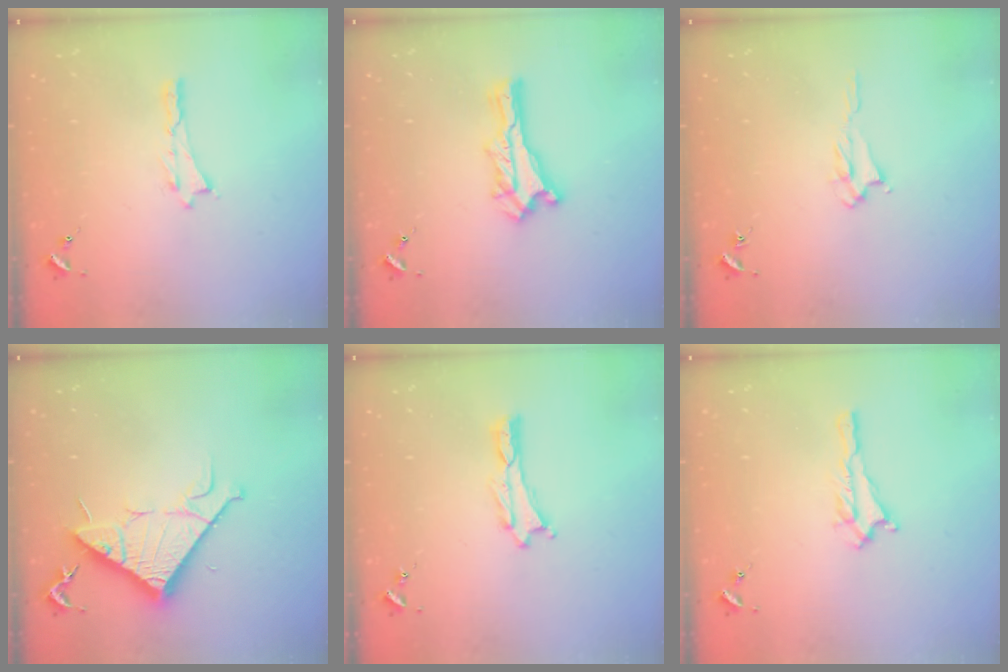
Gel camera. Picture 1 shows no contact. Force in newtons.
{"total": 0.6, "press": 0.5, "slide": 0.2}
{"total": 2.1, "press": 2.0, "slide": 0.3}
{"total": 10.2, "press": 10.2, "slide": 0.3}
{"total": 0.0}
{"total": 1.5, "press": 1.4, "slide": 0.2}